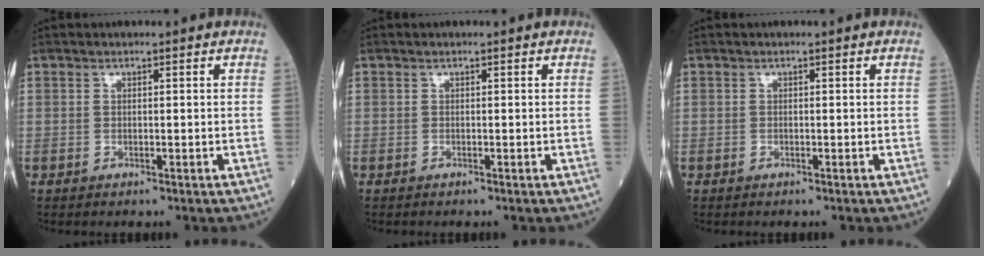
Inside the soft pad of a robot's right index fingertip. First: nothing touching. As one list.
[{"total": 0.0}, {"total": 0.0}]